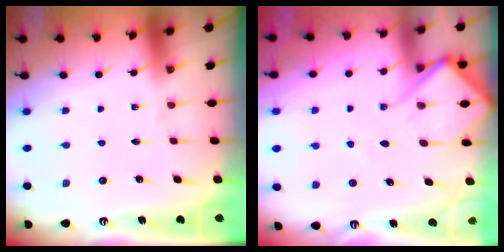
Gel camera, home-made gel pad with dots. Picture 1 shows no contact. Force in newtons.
{"total": 8.7, "press": 8.7, "slide": 0.8}